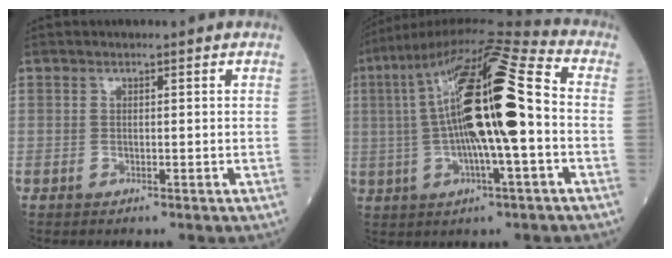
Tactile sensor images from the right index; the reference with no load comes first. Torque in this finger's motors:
{"motor_torque": [1.04, -0.09, 1.05, 0.21]}